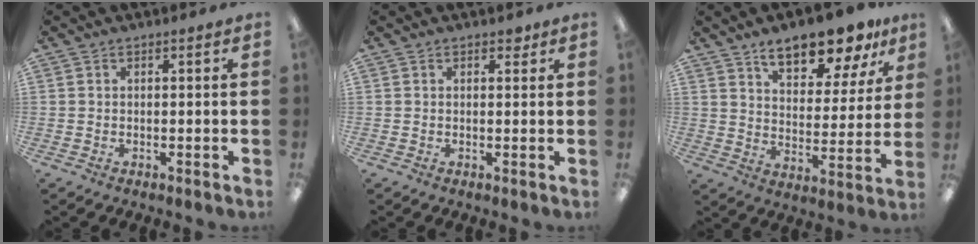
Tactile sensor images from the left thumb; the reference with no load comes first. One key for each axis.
{"total": 1.7, "fx": 1.1, "fy": 1.0, "fz": 0.8, "tx": -0.001, "ty": -0.003, "tz": 0.017}
{"total": 13.7, "fx": 10.9, "fy": 4.9, "fz": 6.7, "tx": -0.092, "ty": -0.064, "tz": 0.189}